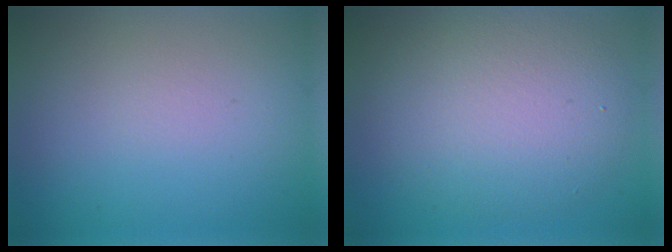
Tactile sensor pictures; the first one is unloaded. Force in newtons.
{"total": 6.8, "press": 6.8, "slide": 0.5}